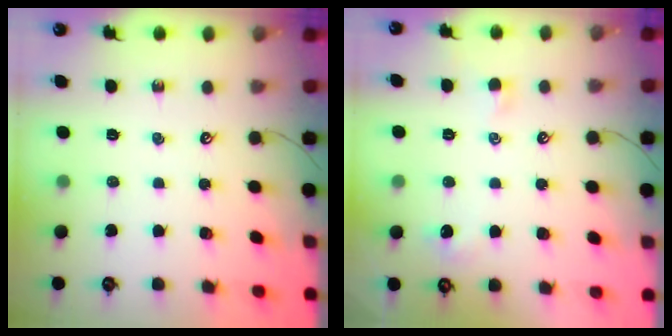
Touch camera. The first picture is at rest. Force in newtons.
{"total": 0.5, "press": 0.2, "slide": 0.5}